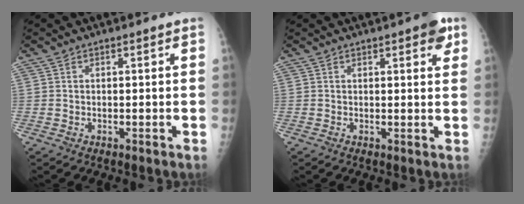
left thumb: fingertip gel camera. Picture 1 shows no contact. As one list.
[{"total": 4.4, "force": [2.4, 1.4, 3.5], "torque": [-0.031, -0.006, 0.023]}]